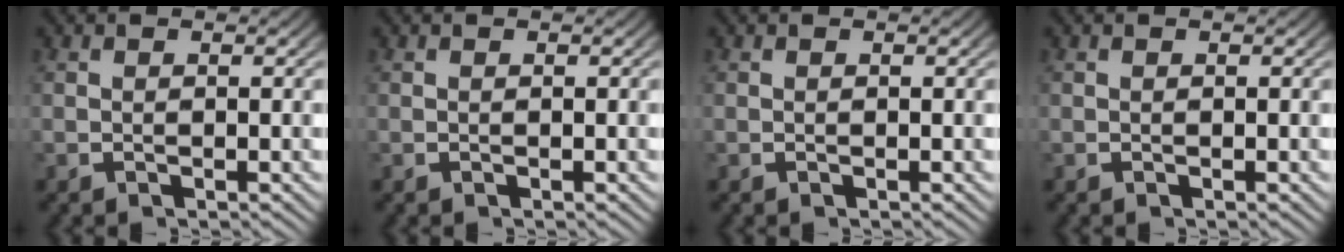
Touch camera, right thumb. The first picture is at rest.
{"total": 0.0}
{"total": 0.0}
{"total": 0.0}